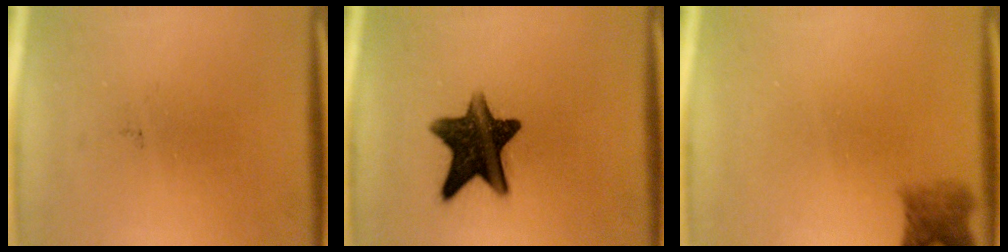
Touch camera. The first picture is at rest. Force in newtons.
{"total": 12.8}
{"total": 3.1}